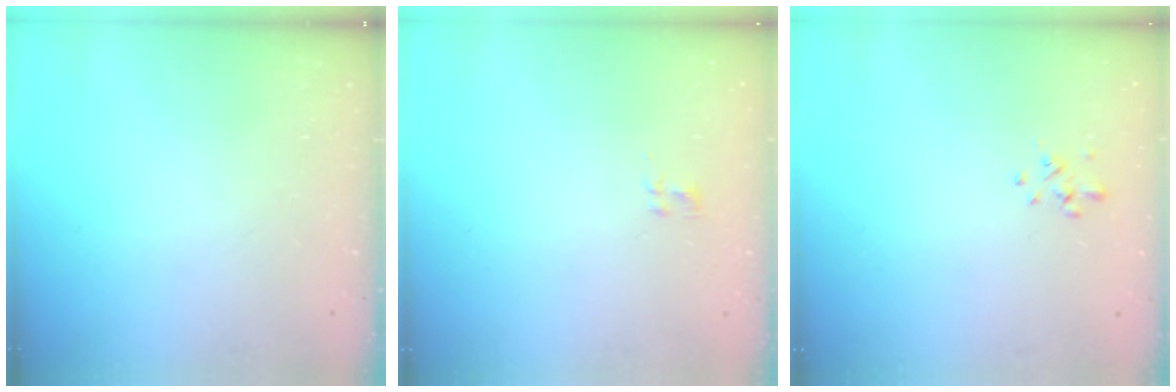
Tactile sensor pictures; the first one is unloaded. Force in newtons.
{"total": 1.9, "press": 1.5, "slide": 1.1}
{"total": 0.8, "press": 0.7, "slide": 0.5}